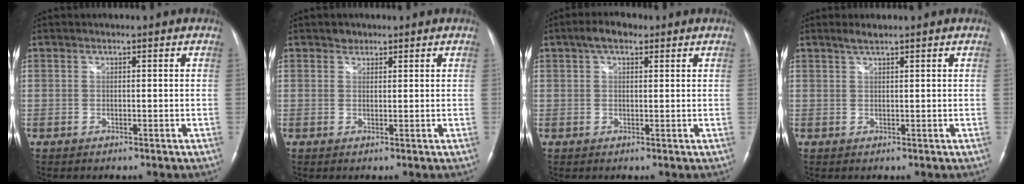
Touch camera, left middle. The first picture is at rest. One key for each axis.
{"total": 1.3, "fx": 1.0, "fy": 0.8, "fz": 0.1, "tx": 0.002, "ty": -0.003, "tz": 0.012}
{"total": 3.7, "fx": 2.2, "fy": 1.7, "fz": 2.4, "tx": -0.048, "ty": 0.015, "tz": 0.037}
{"total": 1.6, "fx": 1.3, "fy": 0.0, "fz": 0.8, "tx": -0.022, "ty": 0.003, "tz": 0.029}